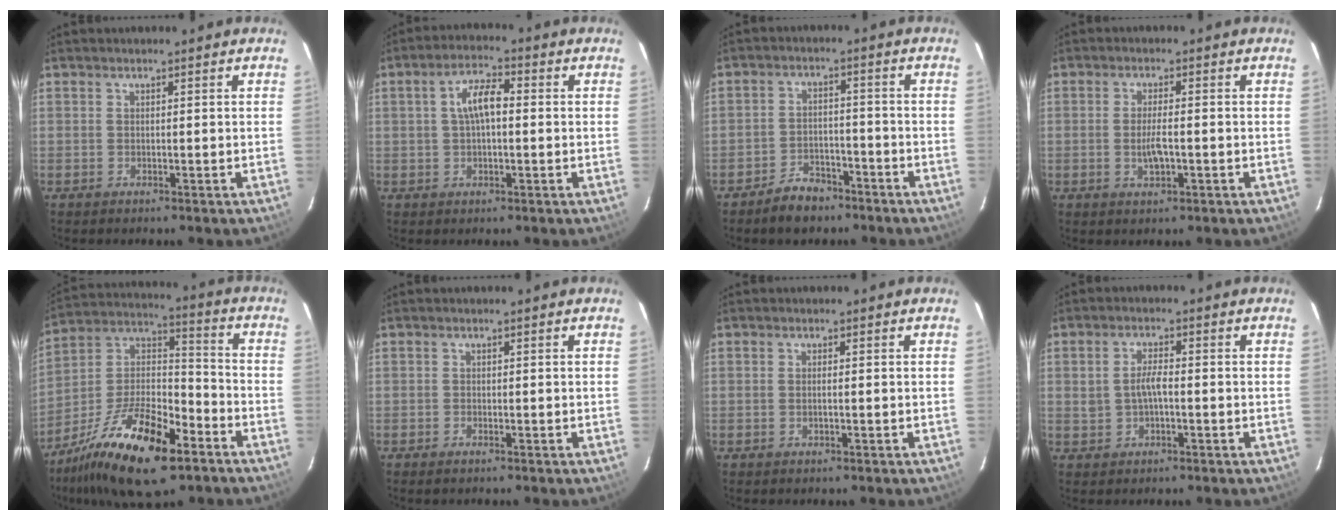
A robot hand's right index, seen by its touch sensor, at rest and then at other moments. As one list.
[{"total": 6.0, "force": [0.5, 2.7, 5.3], "torque": [-0.103, 0.017, 0.012]}, {"total": 6.3, "force": [-4.8, 3.6, 1.9], "torque": [-0.051, 0.018, -0.069]}, {"total": 4.1, "force": [-1.0, 1.2, 3.8], "torque": [-0.072, -0.004, -0.014]}, {"total": 21.5, "force": [-12.5, 8.3, 15.4], "torque": [-0.298, -0.008, -0.221]}, {"total": 0.7, "force": [-0.5, 0.3, 0.3], "torque": [-0.007, -0.003, -0.012]}, {"total": 1.1, "force": [-0.2, 0.0, 1.0], "torque": [-0.020, 0.001, -0.004]}, {"total": 3.5, "force": [-0.3, 1.7, 3.1], "torque": [-0.063, 0.005, -0.002]}]